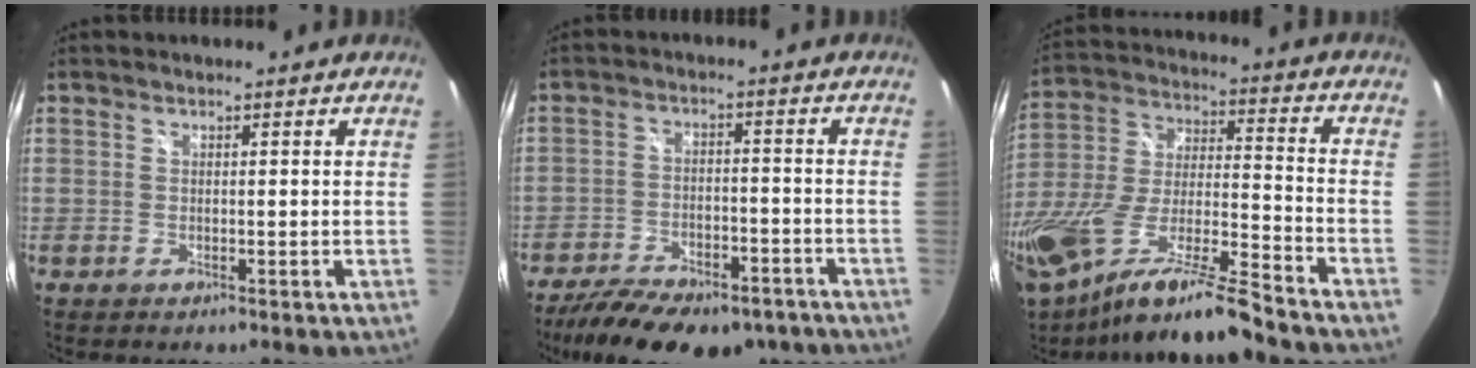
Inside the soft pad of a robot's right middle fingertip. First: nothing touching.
{"total": 19.4, "force": [-14.5, 7.9, 10.1], "torque": [-0.202, -0.026, -0.206]}
{"total": 21.4, "force": [-16.2, 2.0, 13.8], "torque": [-0.270, -0.041, -0.298]}